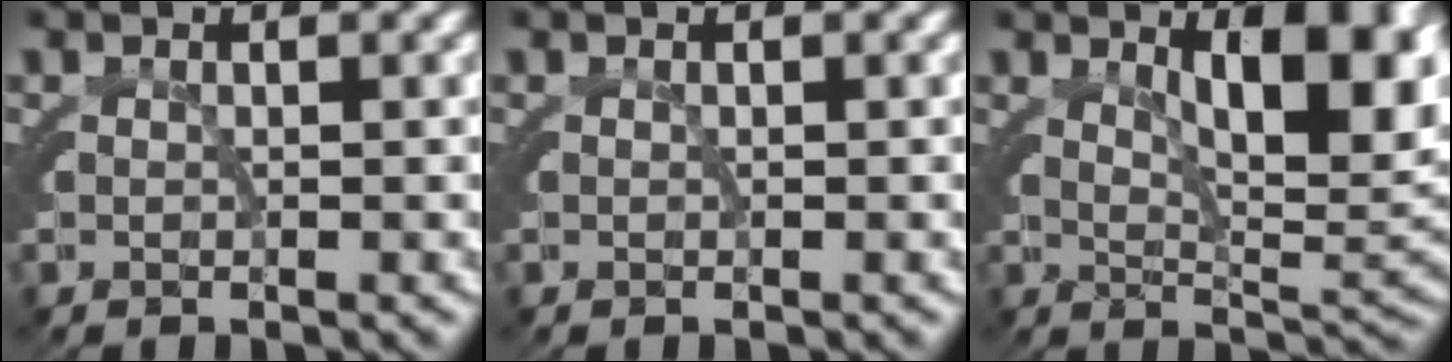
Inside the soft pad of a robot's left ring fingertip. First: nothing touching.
{"total": 0.0}
{"total": 8.1, "force": [2.7, 2.7, 7.2], "torque": [-0.072, 0.016, 0.037]}